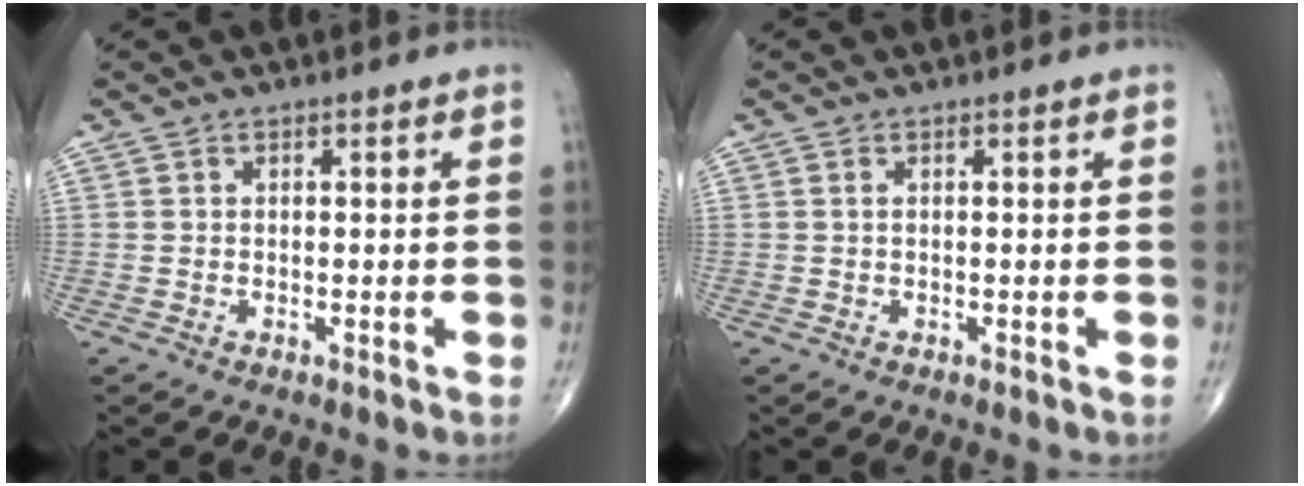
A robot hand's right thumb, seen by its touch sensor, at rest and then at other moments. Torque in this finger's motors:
{"motor_torque": [-0.24, 0.19, 0.10, 0.26, -0.01]}